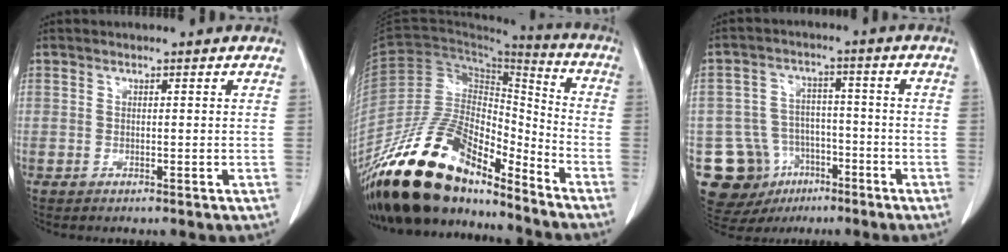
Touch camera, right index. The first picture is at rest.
{"total": 21.3, "force": [-16.9, 7.2, 10.7], "torque": [-0.205, 0.019, -0.309]}
{"total": 13.2, "force": [-6.4, 10.9, 3.7], "torque": [-0.077, 0.042, -0.091]}